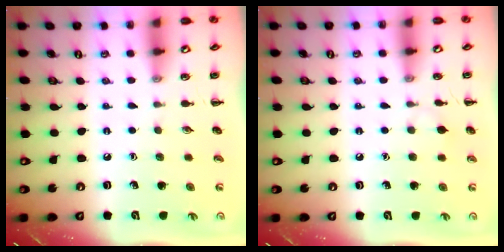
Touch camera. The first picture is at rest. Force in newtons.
{"total": 5.1, "press": 4.8, "slide": 1.6}